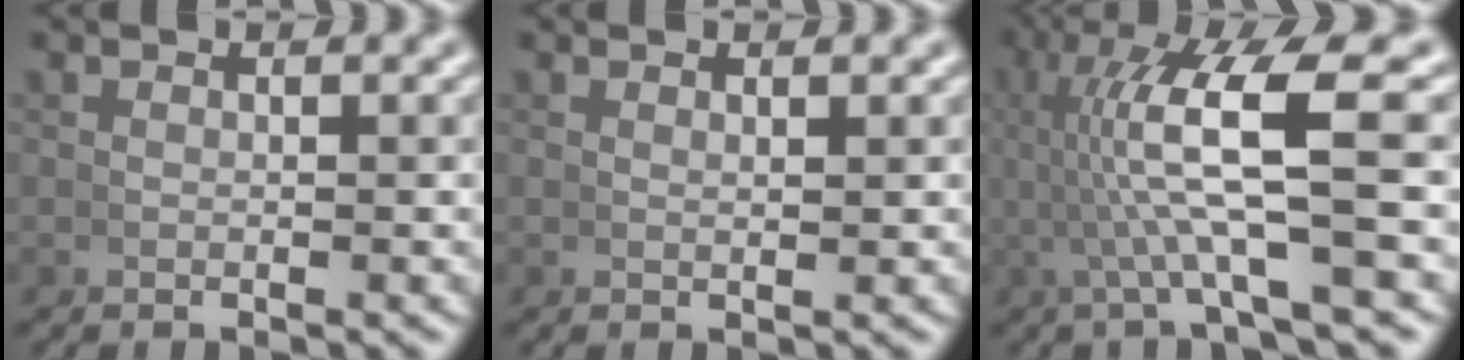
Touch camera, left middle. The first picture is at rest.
{"total": 0.6, "force": [0.5, -0.1, 0.3], "torque": [-0.004, -0.003, 0.012]}
{"total": 7.6, "force": [1.6, 1.2, 7.4], "torque": [-0.132, 0.013, 0.022]}